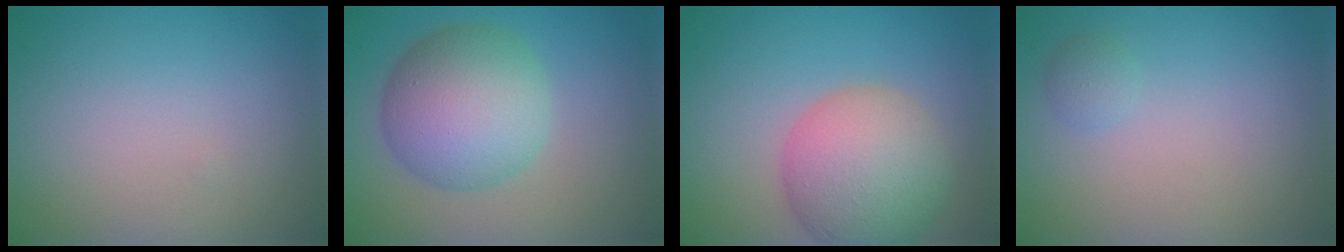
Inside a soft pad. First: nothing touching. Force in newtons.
{"total": 7.7, "press": 7.7, "slide": 0.2}
{"total": 7.3, "press": 7.3, "slide": 0.4}
{"total": 0.9, "press": 0.9, "slide": 0.0}